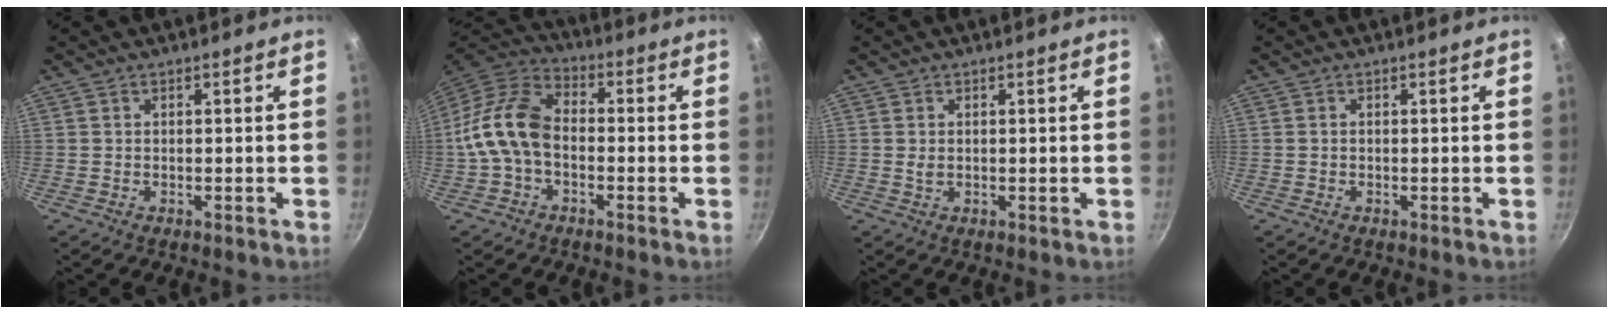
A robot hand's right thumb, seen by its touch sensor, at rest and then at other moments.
{"total": 12.7, "force": [-1.8, 8.4, 9.4], "torque": [-0.167, 0.041, -0.053]}
{"total": 1.1, "force": [0.3, 0.6, 0.9], "torque": [-0.016, -0.001, 0.003]}
{"total": 0.0}